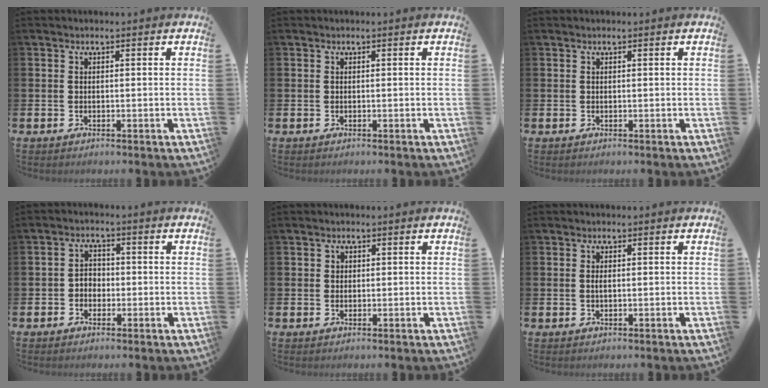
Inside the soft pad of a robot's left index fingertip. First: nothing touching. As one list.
[{"total": 0.0}, {"total": 0.0}, {"total": 2.4, "force": [-0.8, 2.0, 1.0], "torque": [-0.015, 0.005, -0.021]}, {"total": 1.0, "force": [0.5, 0.8, 0.1], "torque": [0.007, 0.003, 0.007]}, {"total": 0.7, "force": [0.1, 0.2, 0.6], "torque": [-0.012, 0.000, 0.001]}]